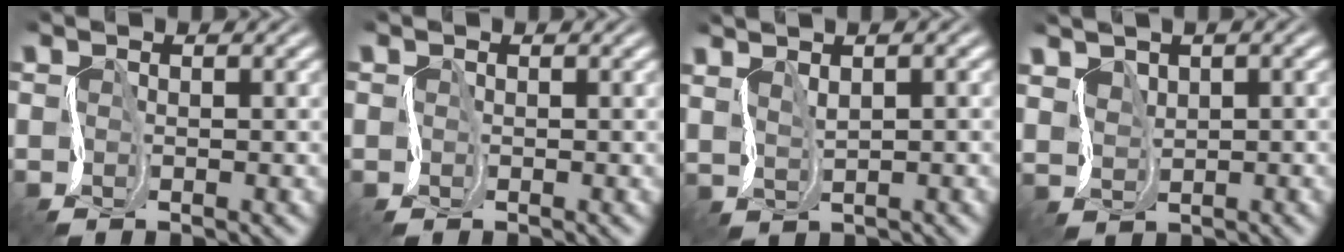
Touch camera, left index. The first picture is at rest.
{"total": 3.1, "force": [0.9, 2.8, 1.1], "torque": [-0.027, 0.012, -0.023]}
{"total": 1.4, "force": [0.5, -1.3, -0.4], "torque": [-0.005, -0.006, 0.020]}
{"total": 1.0, "force": [0.8, -0.3, -0.6], "torque": [0.001, -0.008, 0.026]}